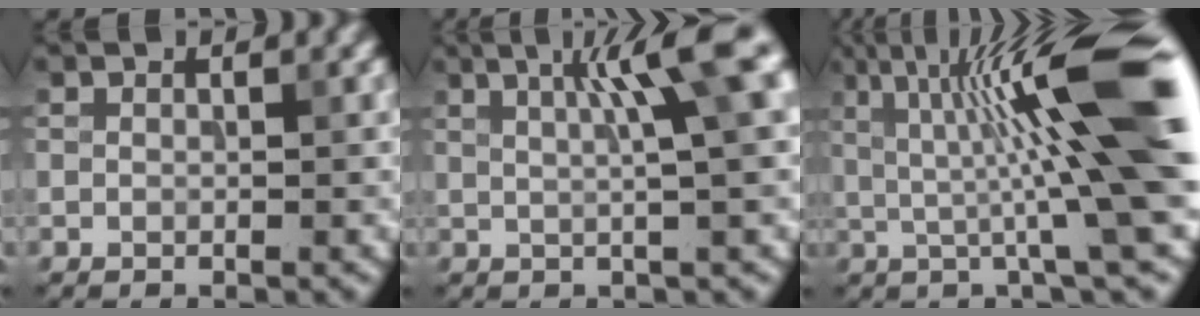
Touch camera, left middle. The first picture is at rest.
{"total": 7.3, "force": [2.3, 1.2, 6.9], "torque": [-0.079, 0.017, 0.033]}
{"total": 12.9, "force": [1.8, 1.6, 12.7], "torque": [-0.186, 0.021, 0.027]}